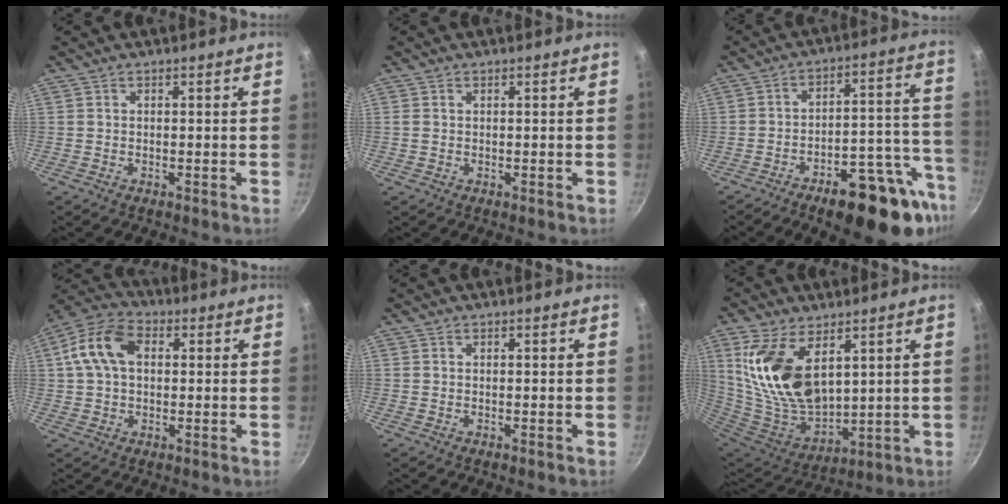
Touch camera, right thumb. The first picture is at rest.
{"total": 1.0, "force": [0.2, 0.8, 0.6], "torque": [-0.012, 0.002, 0.003]}
{"total": 19.5, "force": [-11.1, 7.1, 14.4], "torque": [-0.146, 0.073, -0.153]}
{"total": 11.0, "force": [2.0, 7.4, 7.9], "torque": [-0.133, 0.024, 0.020]}
{"total": 0.0}
{"total": 19.0, "force": [7.2, 10.7, 13.9], "torque": [-0.264, -0.059, 0.156]}